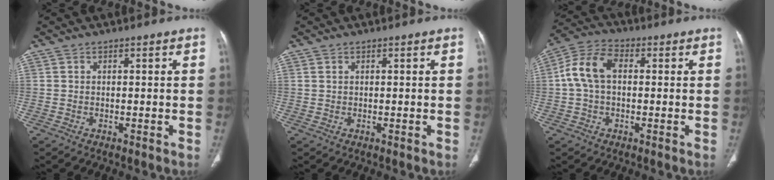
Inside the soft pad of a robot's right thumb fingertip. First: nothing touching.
{"total": 0.5, "force": [0.3, 0.3, 0.3], "torque": [-0.009, 0.002, 0.006]}
{"total": 8.9, "force": [0.9, 5.7, 6.7], "torque": [-0.139, 0.028, 0.010]}